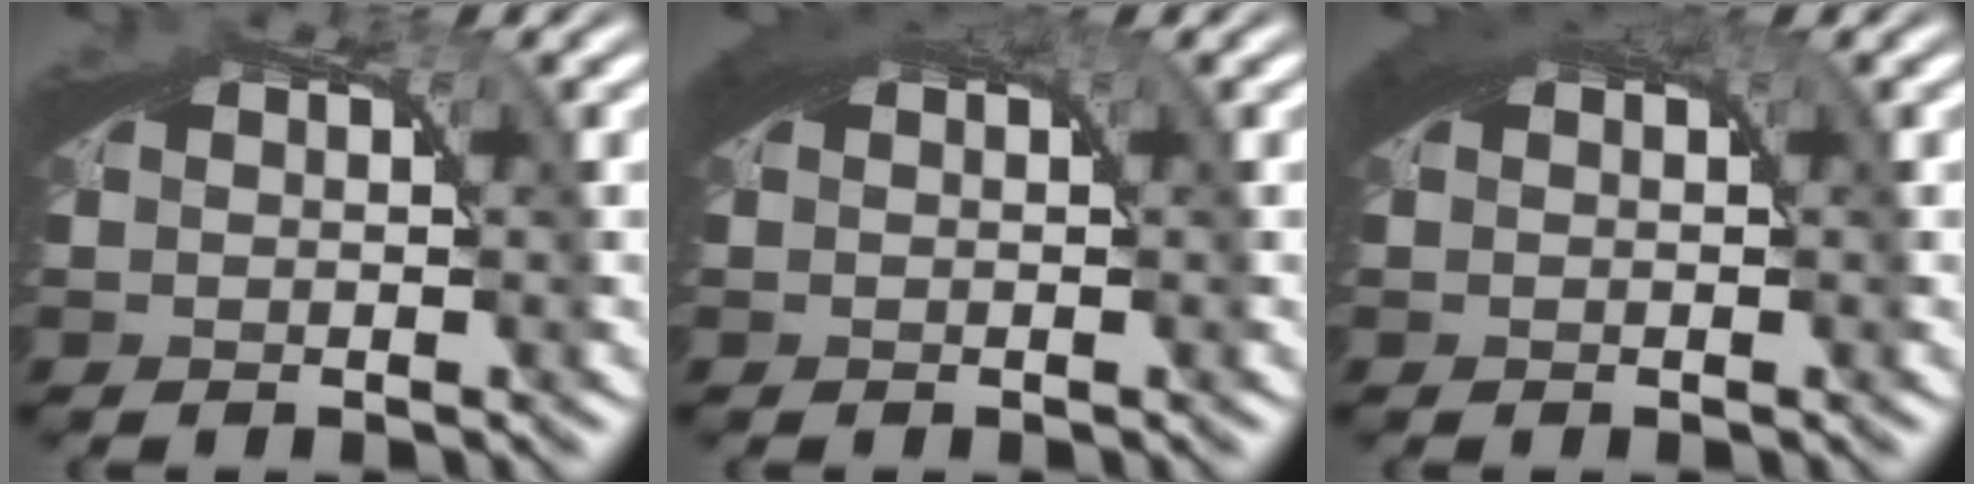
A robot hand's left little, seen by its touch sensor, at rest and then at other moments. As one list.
[{"total": 2.1, "force": [1.1, 0.5, 1.7], "torque": [-0.020, 0.010, 0.013]}, {"total": 2.1, "force": [1.1, 0.6, 1.7], "torque": [-0.021, 0.009, 0.013]}]